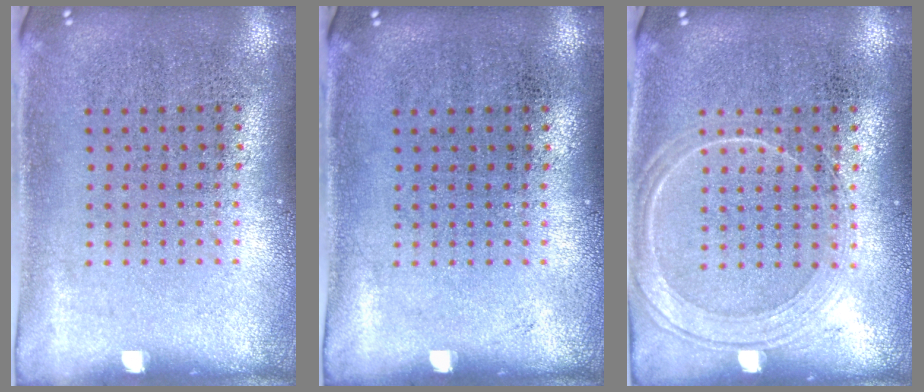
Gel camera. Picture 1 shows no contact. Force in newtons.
{"total": 0.0}
{"total": 2.2, "press": 2.1, "slide": 0.4}